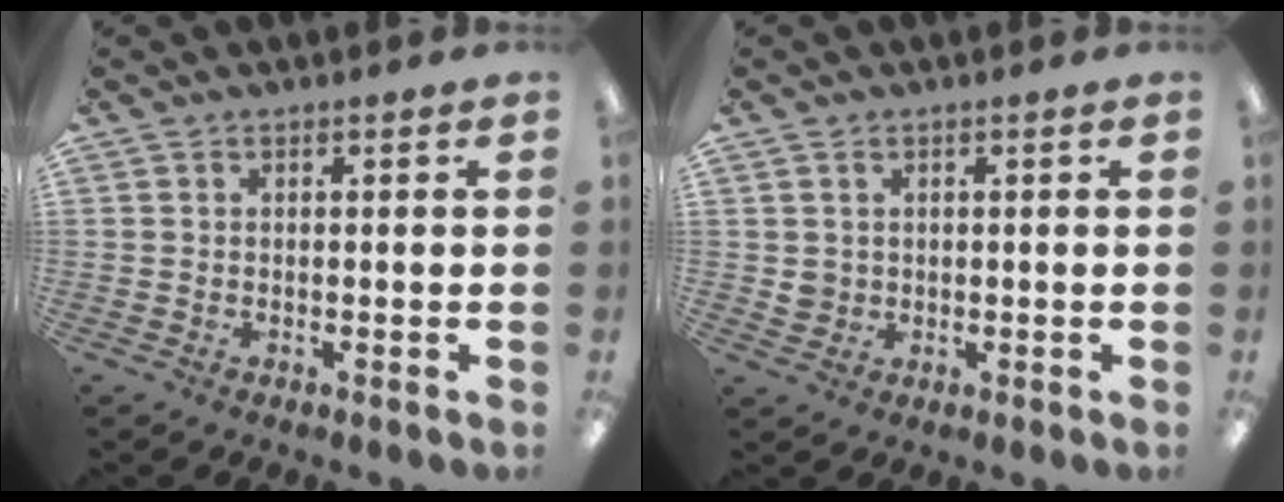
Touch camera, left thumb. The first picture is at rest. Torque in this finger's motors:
{"motor_torque": [-0.05, 0.16, 0.07, 0.12, -0.01]}